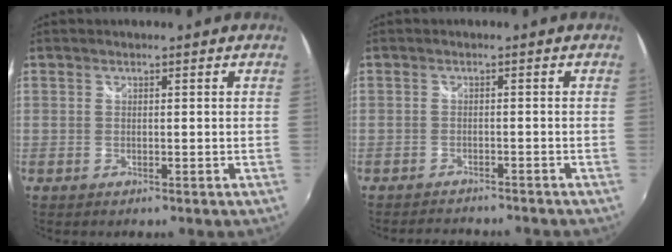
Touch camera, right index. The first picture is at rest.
{"total": 5.0, "force": [-4.7, 0.8, 1.4], "torque": [-0.040, -0.010, -0.072]}